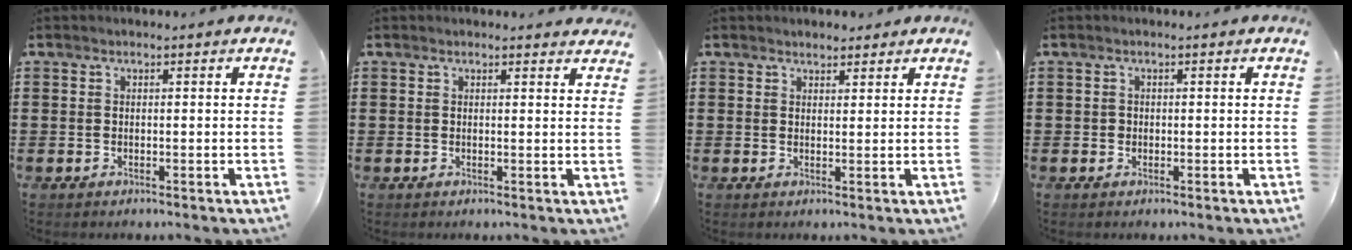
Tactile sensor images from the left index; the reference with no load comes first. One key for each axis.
{"total": 1.1, "fx": 1.1, "fy": 0.2, "fz": 0.2, "tx": 0.002, "ty": -0.001, "tz": 0.019}
{"total": 1.8, "fx": 1.7, "fy": 0.7, "fz": 0.0, "tx": -0.004, "ty": 0.006, "tz": 0.033}
{"total": 0.7, "fx": 0.1, "fy": 0.7, "fz": 0.2, "tx": -0.006, "ty": 0.005, "tz": 0.001}